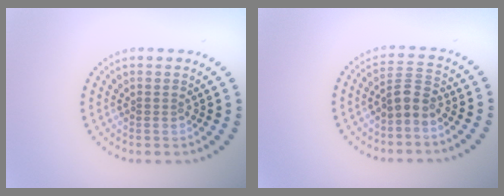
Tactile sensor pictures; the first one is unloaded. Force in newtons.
{"total": 2.3, "press": 1.9, "slide": 1.3}